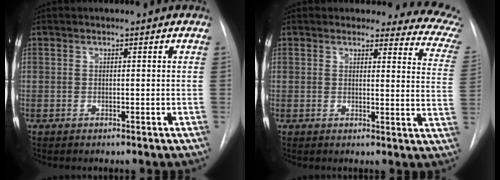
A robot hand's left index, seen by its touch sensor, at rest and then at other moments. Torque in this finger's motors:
{"motor_torque": [0.93, -1.10, 0.04, -0.02]}